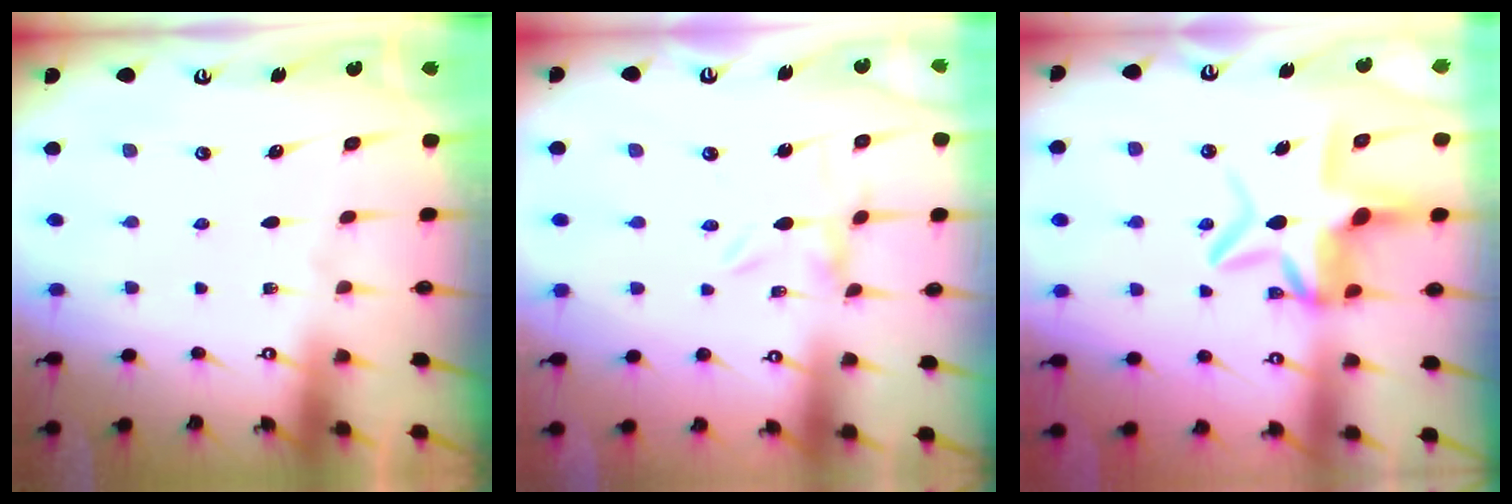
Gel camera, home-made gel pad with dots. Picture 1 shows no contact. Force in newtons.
{"total": 0.0}
{"total": 10.0, "press": 9.8, "slide": 1.7}